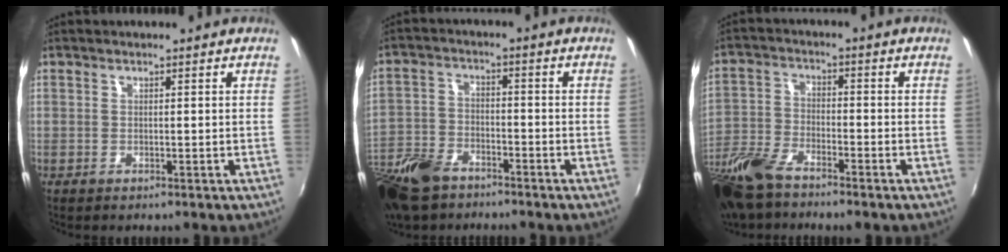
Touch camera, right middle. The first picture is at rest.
{"total": 14.1, "force": [-9.9, 7.2, 7.0], "torque": [-0.184, -0.014, -0.199]}
{"total": 14.1, "force": [-10.3, 5.1, 8.1], "torque": [-0.195, -0.024, -0.207]}